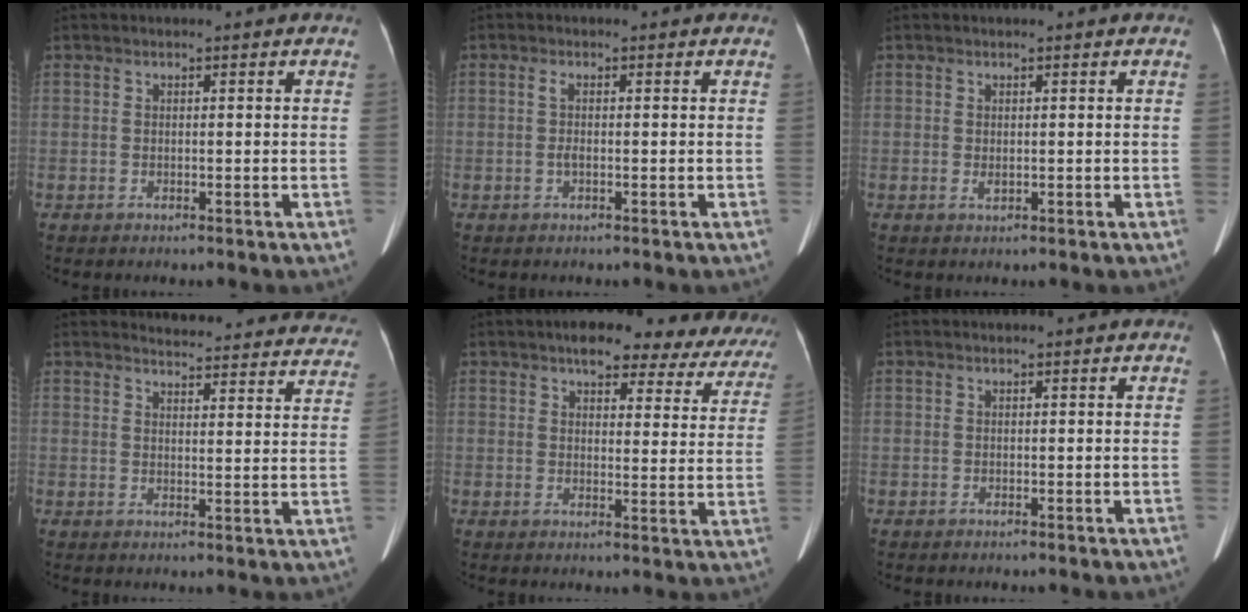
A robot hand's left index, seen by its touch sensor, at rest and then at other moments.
{"total": 1.3, "force": [-0.1, 0.3, 1.3], "torque": [-0.027, 0.001, 0.000]}
{"total": 0.8, "force": [0.0, 0.4, 0.6], "torque": [-0.014, -0.002, 0.005]}
{"total": 20.3, "force": [19.7, 3.9, 3.3], "torque": [-0.024, -0.059, 0.208]}
{"total": 17.6, "force": [15.1, 5.7, 7.1], "torque": [-0.062, 0.008, 0.154]}
{"total": 0.0}